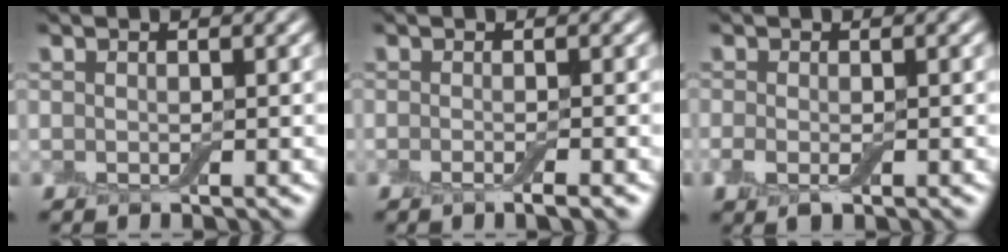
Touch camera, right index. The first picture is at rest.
{"total": 1.7, "force": [-0.8, 0.3, 1.5], "torque": [-0.015, -0.003, -0.015]}
{"total": 1.7, "force": [-0.5, 0.8, 1.4], "torque": [-0.031, -0.005, -0.009]}